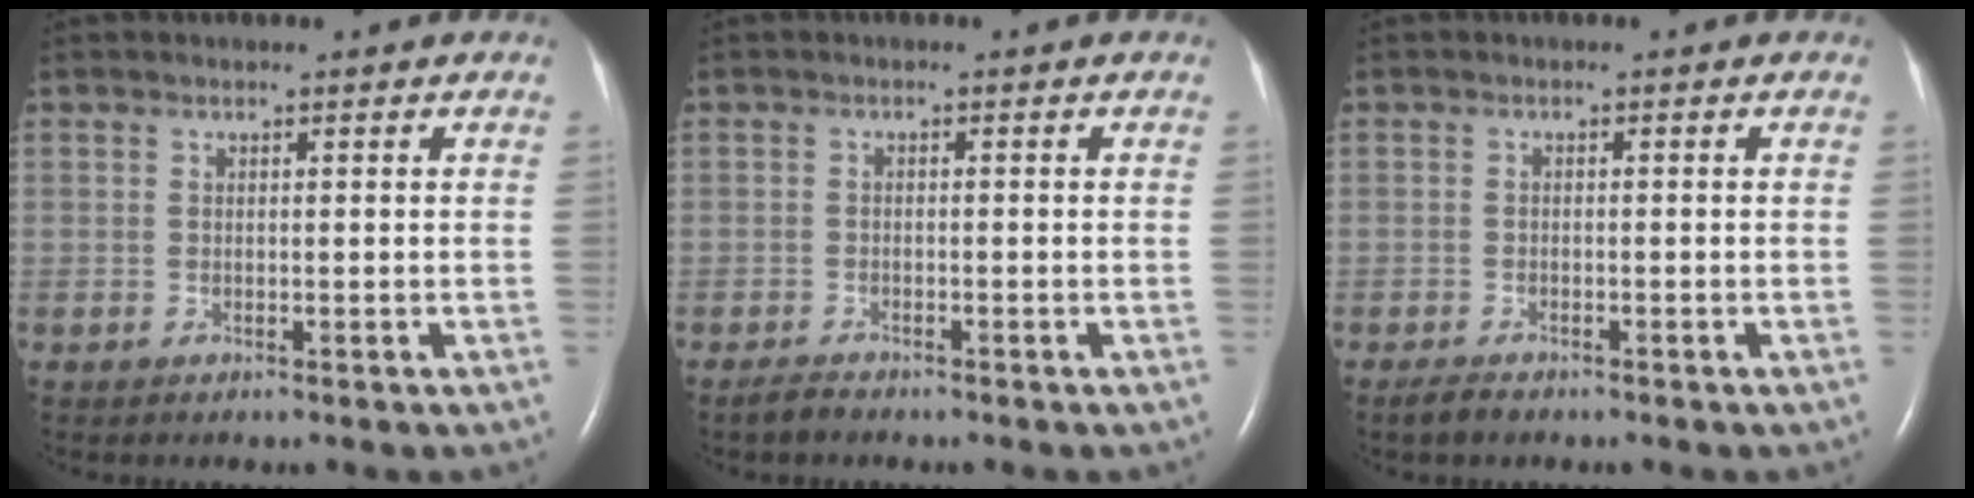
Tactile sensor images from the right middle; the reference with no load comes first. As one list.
[{"total": 1.4, "force": [-1.3, 0.3, 0.5], "torque": [-0.019, -0.004, -0.022]}, {"total": 1.8, "force": [-1.5, 0.6, 0.8], "torque": [-0.026, -0.004, -0.023]}]